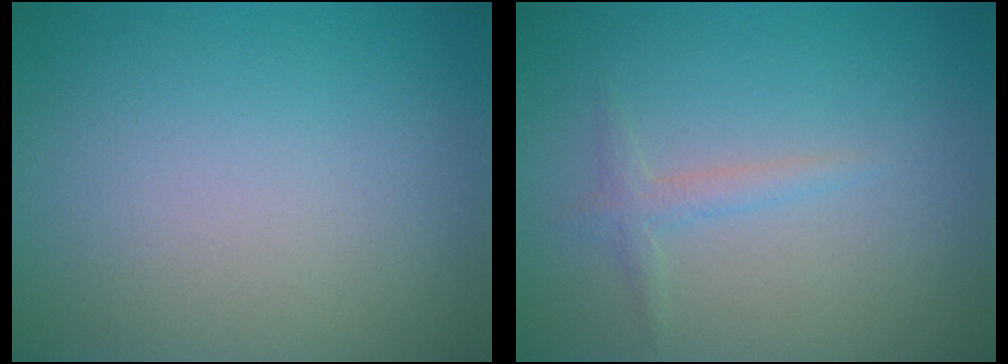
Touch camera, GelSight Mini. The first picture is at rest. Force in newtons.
{"total": 1.3, "press": 1.3, "slide": 0.0}